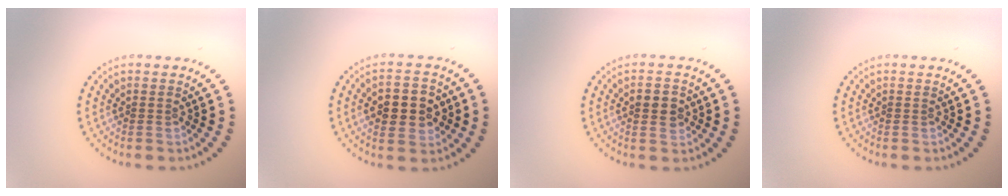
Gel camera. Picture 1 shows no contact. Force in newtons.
{"total": 4.9, "press": 4.9, "slide": 0.3}
{"total": 2.8, "press": 2.8, "slide": 0.2}
{"total": 0.0}